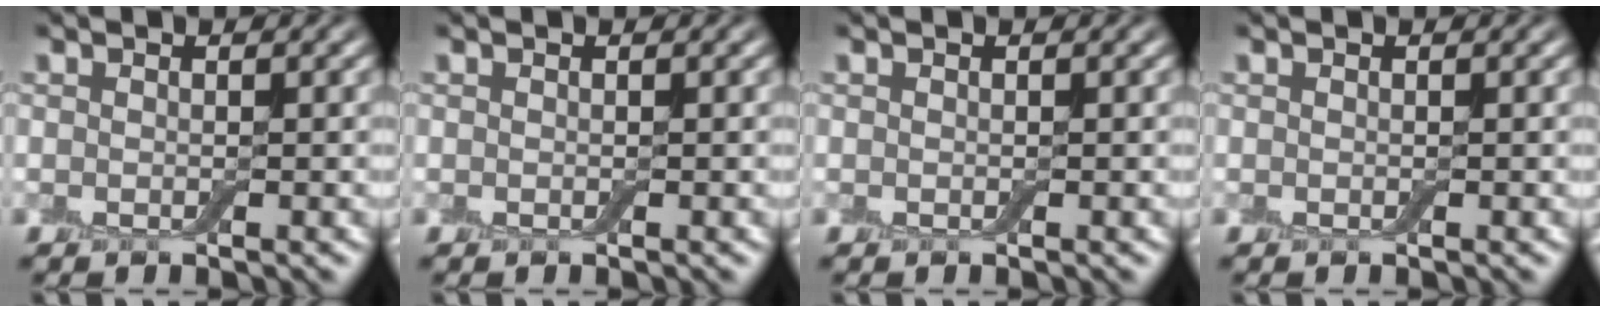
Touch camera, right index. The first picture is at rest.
{"total": 0.0}
{"total": 0.0}
{"total": 0.0}